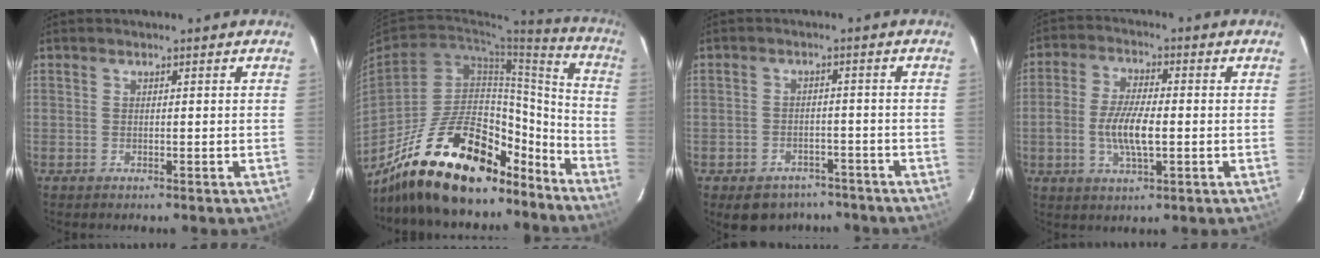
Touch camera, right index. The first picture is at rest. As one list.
[{"total": 29.1, "force": [-21.8, 11.8, 15.4], "torque": [-0.262, 0.037, -0.317]}, {"total": 9.6, "force": [-7.2, 5.7, 2.8], "torque": [-0.071, 0.017, -0.085]}, {"total": 8.2, "force": [-1.3, 3.2, 7.4], "torque": [-0.150, 0.004, -0.025]}]